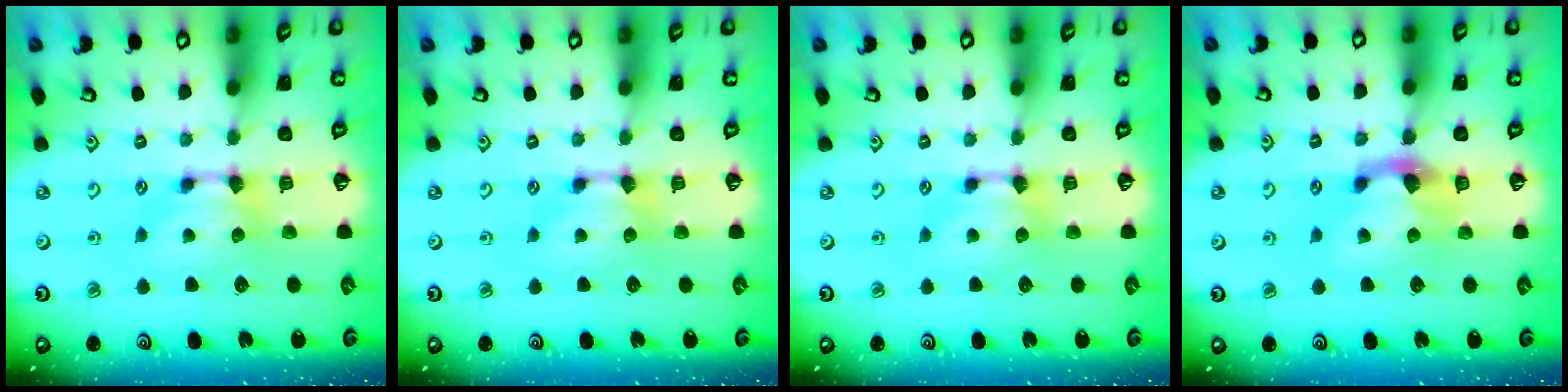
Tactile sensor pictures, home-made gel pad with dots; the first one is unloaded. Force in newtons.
{"total": 0.0}
{"total": 0.0}
{"total": 2.6, "press": 2.0, "slide": 1.7}